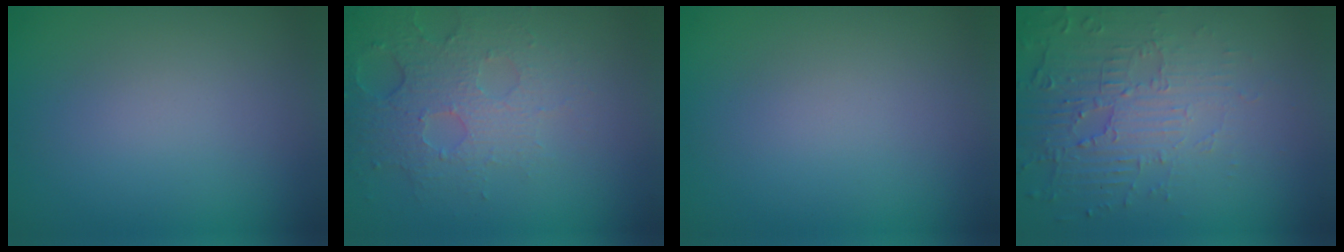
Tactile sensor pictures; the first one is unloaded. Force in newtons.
{"total": 3.8, "press": 3.8, "slide": 0.7}
{"total": 0.0}
{"total": 5.5, "press": 3.7, "slide": 4.1}